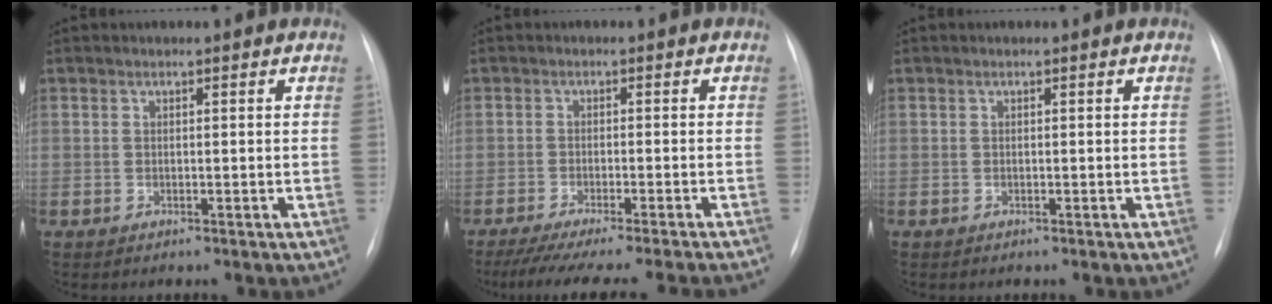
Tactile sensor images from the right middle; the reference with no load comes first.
{"total": 16.0, "force": [-14.4, -1.0, 7.1], "torque": [-0.095, -0.041, -0.202]}
{"total": 0.0}